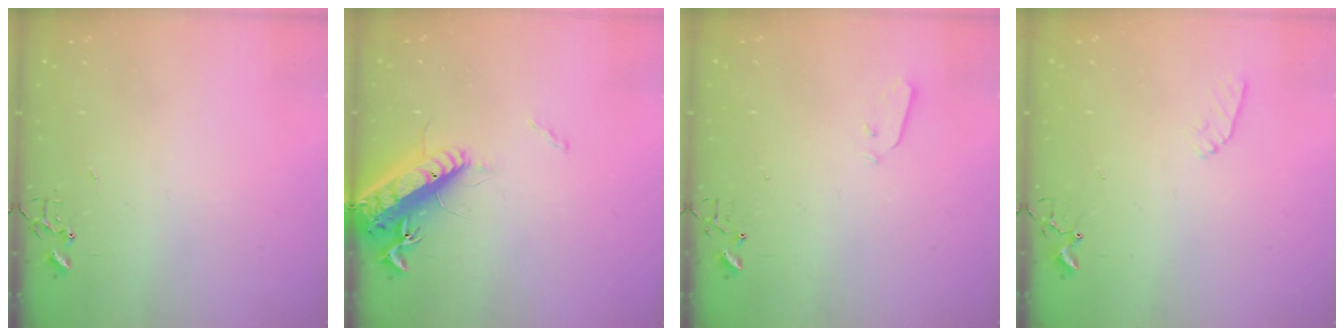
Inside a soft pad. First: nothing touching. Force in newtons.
{"total": 16.7, "press": 16.2, "slide": 4.1}
{"total": 3.0, "press": 3.0, "slide": 0.3}
{"total": 6.6, "press": 6.5, "slide": 0.7}